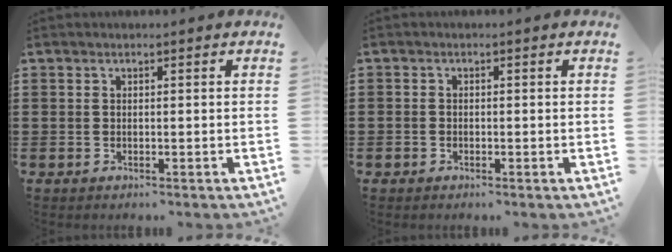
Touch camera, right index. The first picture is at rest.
{"total": 0.9, "force": [-0.7, 0.5, 0.1], "torque": [-0.003, 0.000, -0.015]}